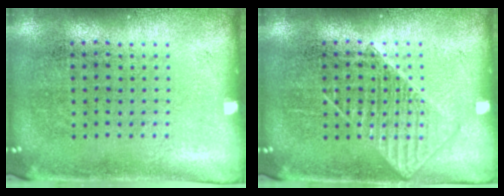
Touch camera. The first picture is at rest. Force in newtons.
{"total": 1.7, "press": 1.7, "slide": 0.3}